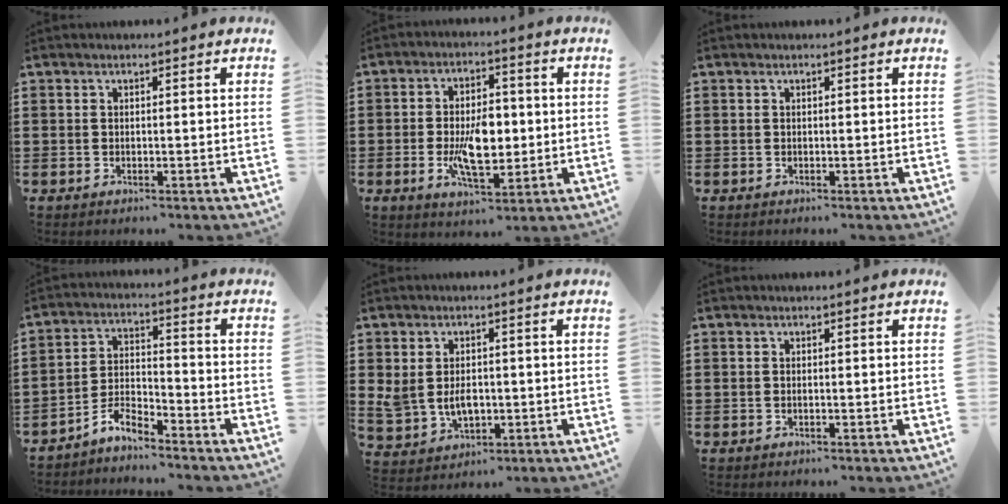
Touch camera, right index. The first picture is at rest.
{"total": 8.7, "force": [-1.1, 4.5, 7.4], "torque": [-0.139, -0.003, -0.027]}
{"total": 0.0}
{"total": 4.8, "force": [-4.5, 0.7, 1.4], "torque": [-0.044, 0.006, -0.095]}
{"total": 4.8, "force": [-0.2, 3.7, 3.1], "torque": [-0.065, 0.004, -0.007]}
{"total": 0.0}